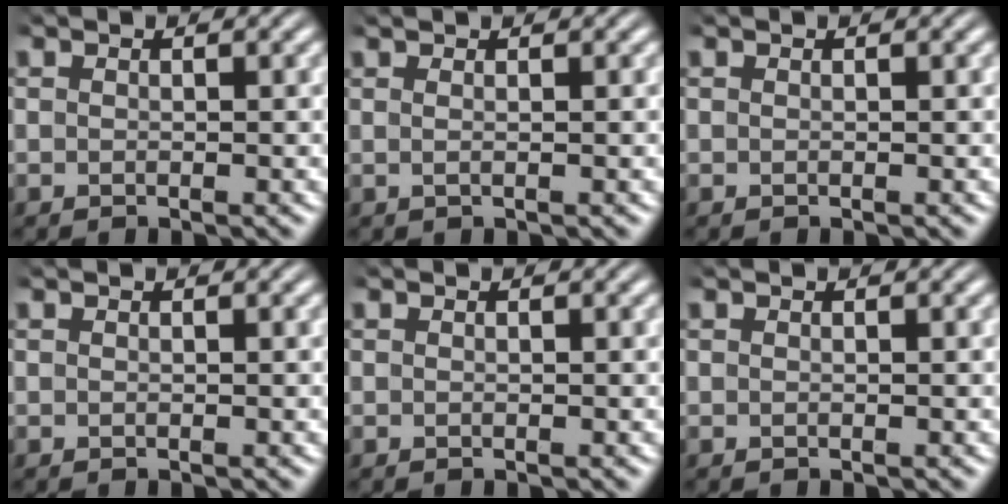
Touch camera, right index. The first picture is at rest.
{"total": 1.0, "force": [0.7, -0.4, 0.7], "torque": [-0.004, 0.004, 0.008]}
{"total": 0.0}
{"total": 0.0}
{"total": 0.0}
{"total": 0.0}